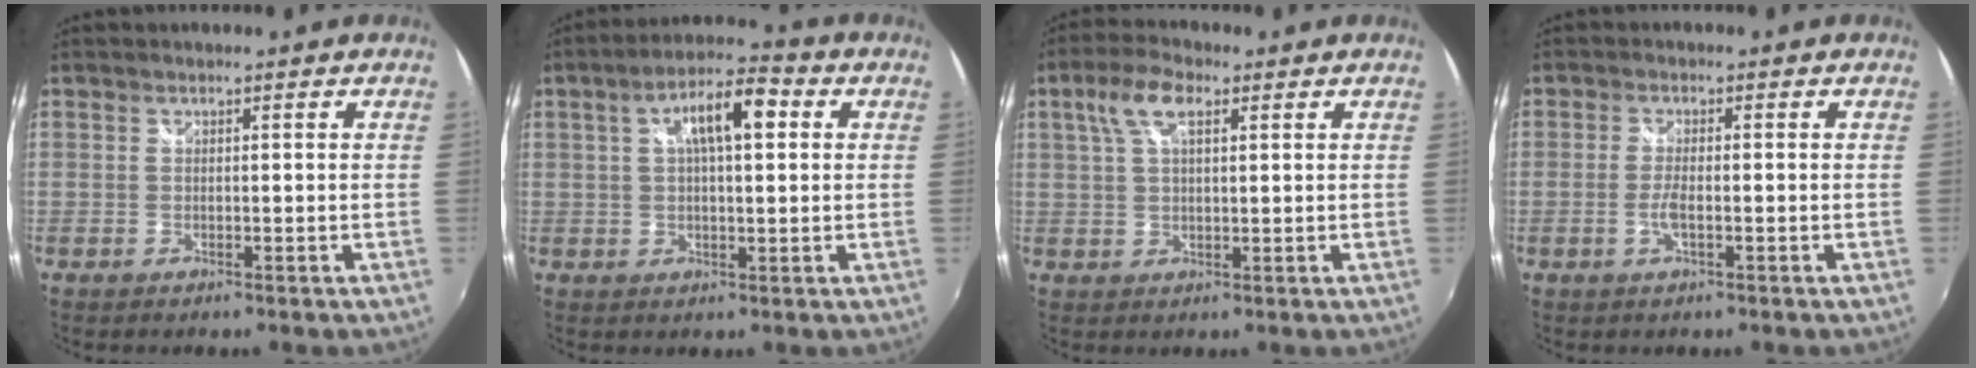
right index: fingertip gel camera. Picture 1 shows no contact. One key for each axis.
{"total": 9.4, "fx": 2.5, "fy": 3.3, "fz": 8.5, "tx": -0.140, "ty": 0.023, "tz": 0.037}
{"total": 6.6, "fx": 2.8, "fy": 2.8, "fz": 5.3, "tx": -0.106, "ty": 0.017, "tz": 0.052}
{"total": 2.8, "fx": -0.9, "fy": 0.5, "fz": 2.6, "tx": -0.057, "ty": -0.004, "tz": -0.018}